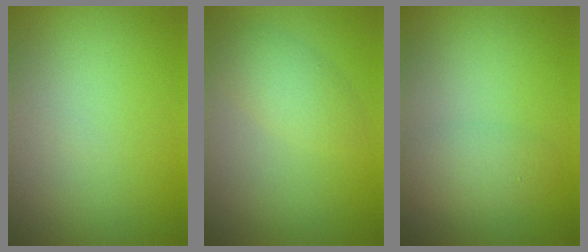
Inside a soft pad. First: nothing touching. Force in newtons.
{"total": 2.9, "press": 2.9, "slide": 0.2}
{"total": 2.5, "press": 2.5, "slide": 0.1}